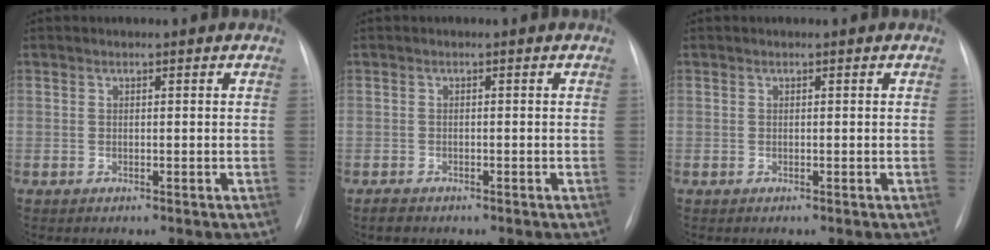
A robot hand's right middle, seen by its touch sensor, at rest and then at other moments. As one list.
[{"total": 1.3, "force": [-1.1, 0.6, 0.5], "torque": [-0.014, -0.001, -0.017]}, {"total": 0.0}]